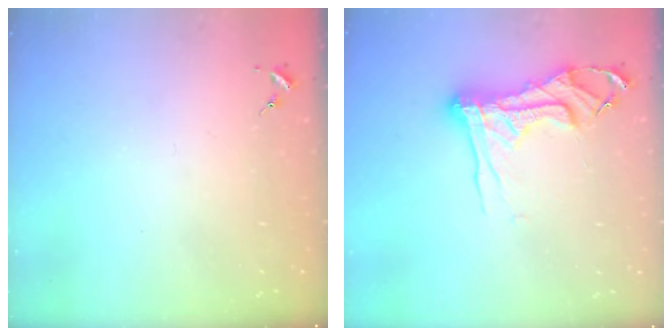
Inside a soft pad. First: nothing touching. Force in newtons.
{"total": 14.8, "press": 14.8, "slide": 1.3}